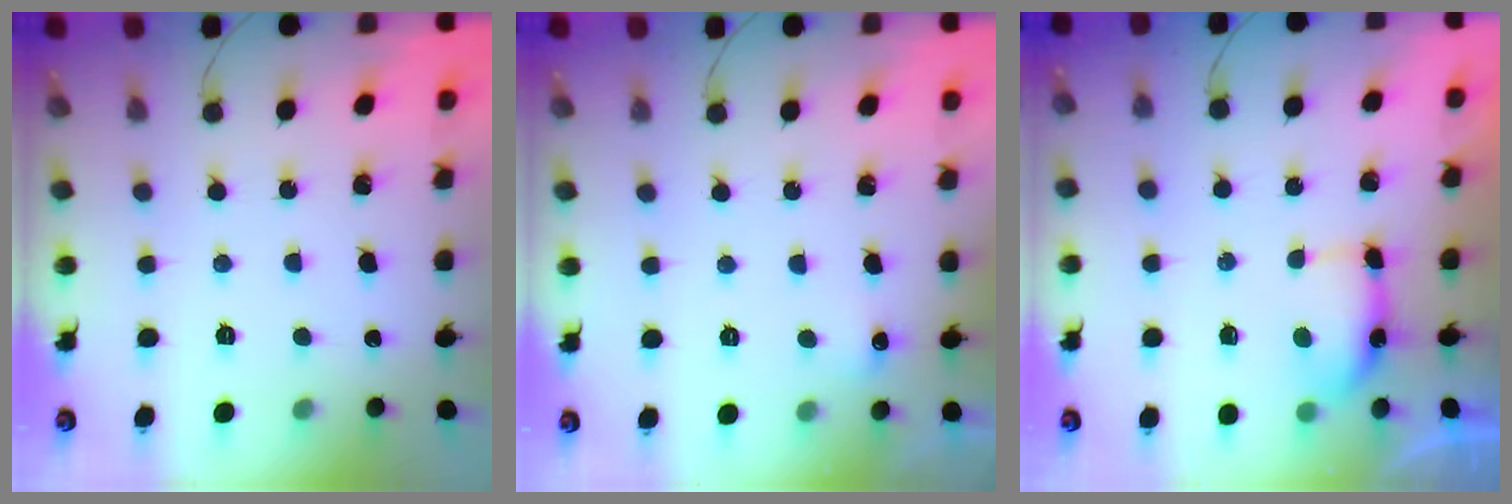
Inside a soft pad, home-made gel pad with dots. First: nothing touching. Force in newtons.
{"total": 4.8, "press": 4.6, "slide": 1.4}
{"total": 12.4, "press": 6.7, "slide": 10.4}